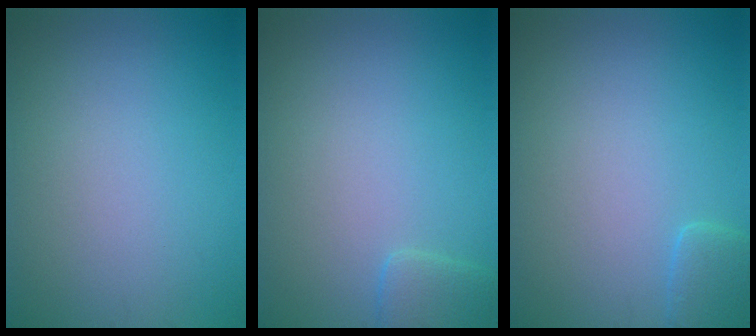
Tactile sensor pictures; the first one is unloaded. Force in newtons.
{"total": 1.7, "press": 1.7, "slide": 0.2}
{"total": 1.6, "press": 1.6, "slide": 0.2}